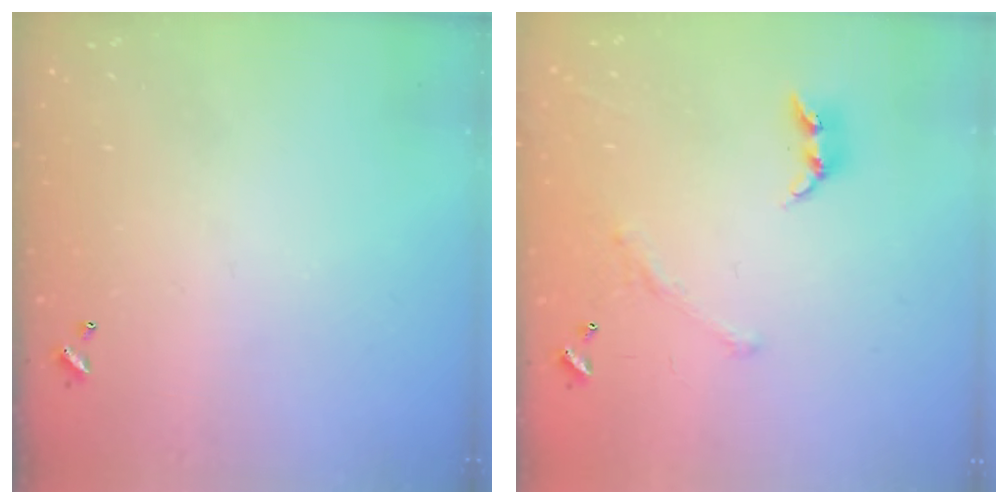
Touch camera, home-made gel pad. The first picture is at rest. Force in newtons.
{"total": 2.3, "press": 2.0, "slide": 1.0}